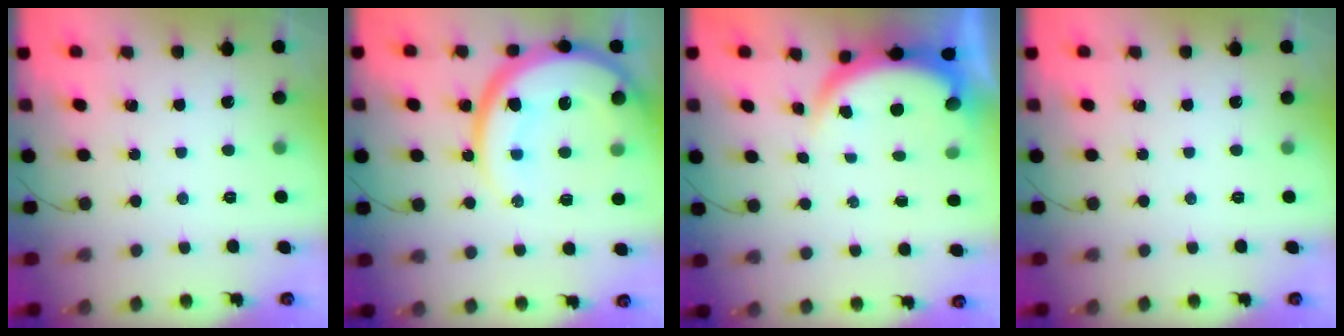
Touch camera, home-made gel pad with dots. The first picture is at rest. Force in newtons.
{"total": 20.9, "press": 20.8, "slide": 1.8}
{"total": 5.3, "press": 5.3, "slide": 0.3}
{"total": 0.0}